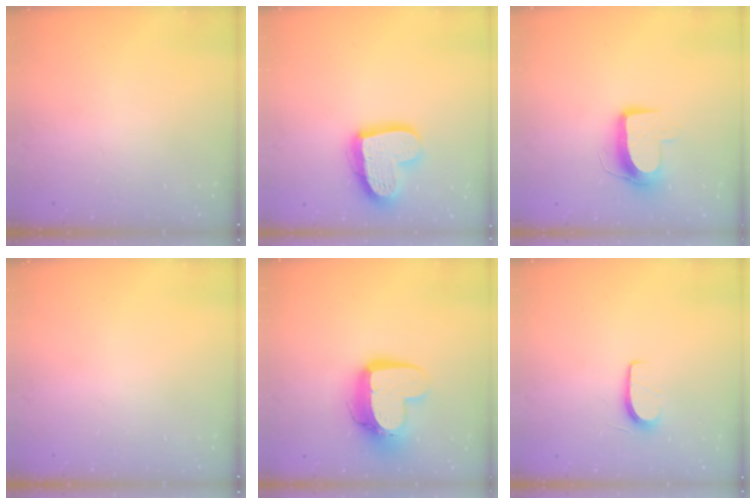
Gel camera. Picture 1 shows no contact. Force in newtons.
{"total": 17.2, "press": 17.1, "slide": 1.5}
{"total": 10.3, "press": 10.3, "slide": 0.2}
{"total": 0.0}
{"total": 14.2, "press": 14.2, "slide": 1.4}
{"total": 5.6, "press": 5.6, "slide": 0.7}